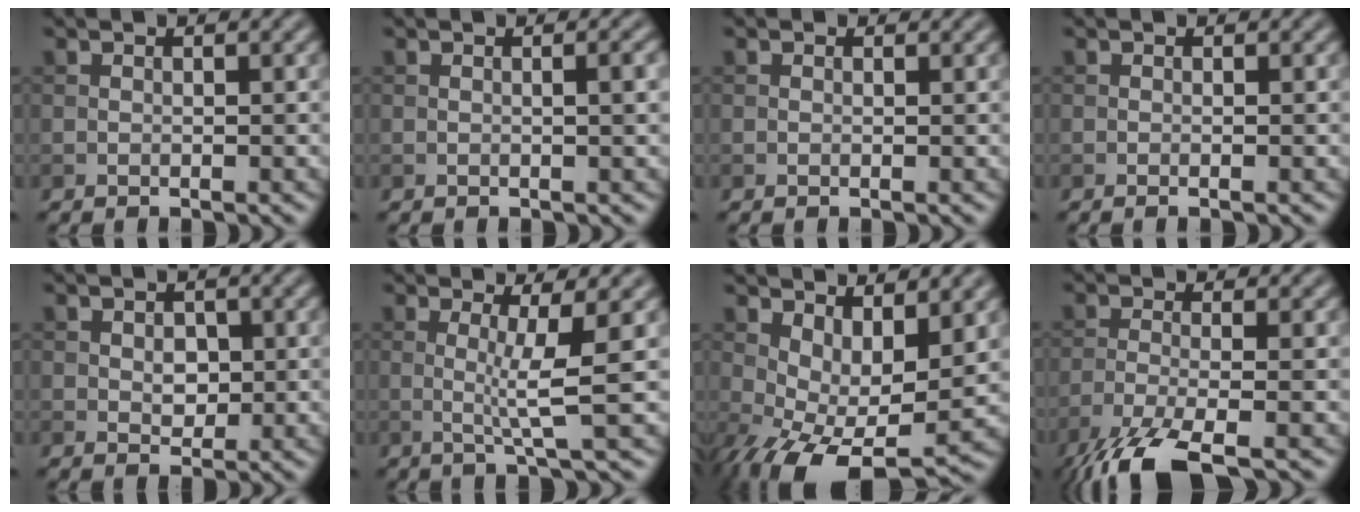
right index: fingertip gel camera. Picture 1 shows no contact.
{"total": 1.8, "force": [0.2, 0.4, 1.7], "torque": [-0.021, 0.005, 0.001]}
{"total": 0.5, "force": [0.4, 0.3, 0.2], "torque": [-0.003, -0.002, 0.003]}
{"total": 0.7, "force": [-0.1, 0.2, 0.7], "torque": [-0.009, -0.004, -0.003]}
{"total": 2.0, "force": [0.2, 1.4, 1.3], "torque": [-0.021, -0.003, 0.007]}
{"total": 3.8, "force": [0.3, 0.3, 3.8], "torque": [-0.069, -0.006, 0.006]}
{"total": 8.3, "force": [-0.5, 3.9, 7.4], "torque": [-0.134, -0.012, -0.002]}
{"total": 7.3, "force": [-5.0, 1.7, 5.1], "torque": [-0.095, -0.018, -0.105]}